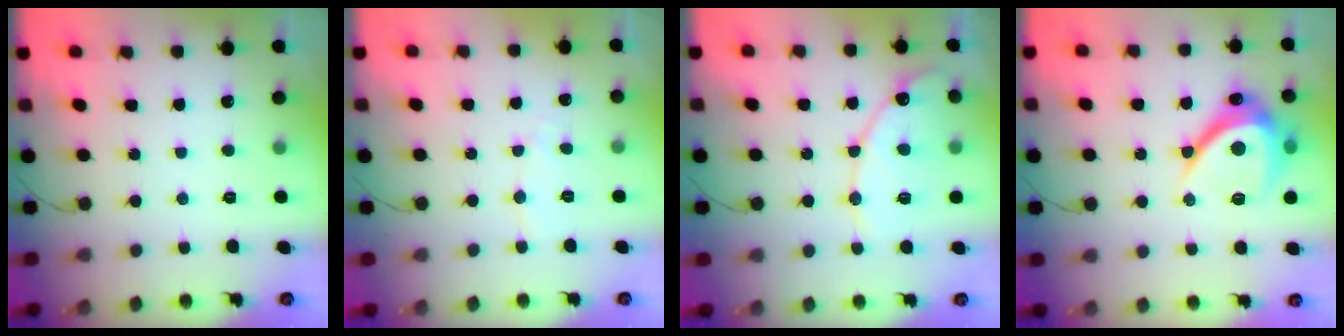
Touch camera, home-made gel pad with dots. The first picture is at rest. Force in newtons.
{"total": 3.0, "press": 2.9, "slide": 0.2}
{"total": 13.4, "press": 13.3, "slide": 1.2}
{"total": 13.7, "press": 13.7, "slide": 0.5}